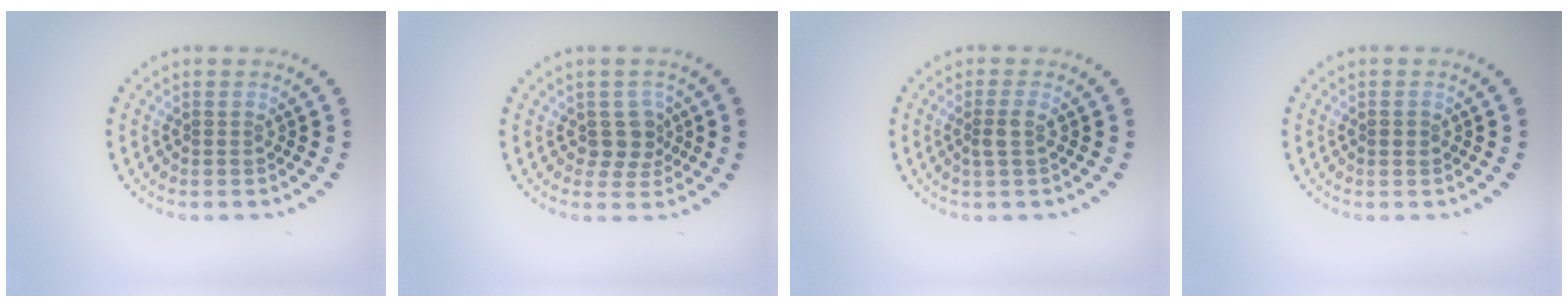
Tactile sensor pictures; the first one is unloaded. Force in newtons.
{"total": 2.4, "press": 1.9, "slide": 1.4}
{"total": 1.5, "press": 1.2, "slide": 0.9}
{"total": 0.9, "press": 0.9, "slide": 0.0}